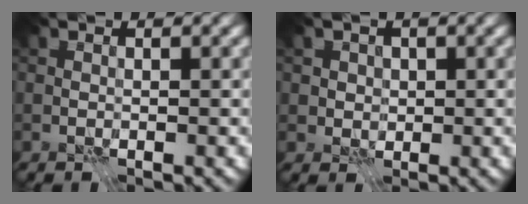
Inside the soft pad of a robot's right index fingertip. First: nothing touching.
{"total": 2.2, "force": [0.6, 1.9, 0.9], "torque": [-0.011, 0.002, 0.009]}